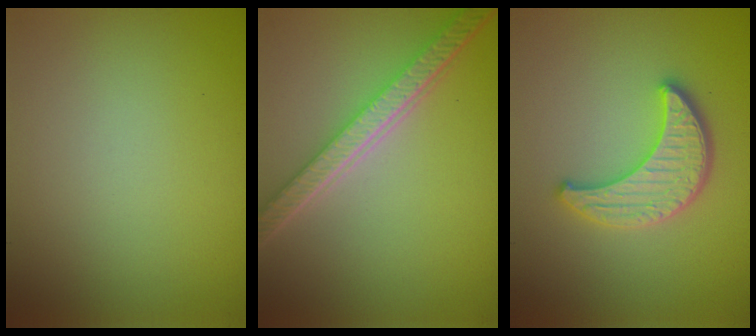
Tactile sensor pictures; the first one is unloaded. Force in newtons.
{"total": 5.4, "press": 4.0, "slide": 3.6}
{"total": 3.8, "press": 3.6, "slide": 1.2}